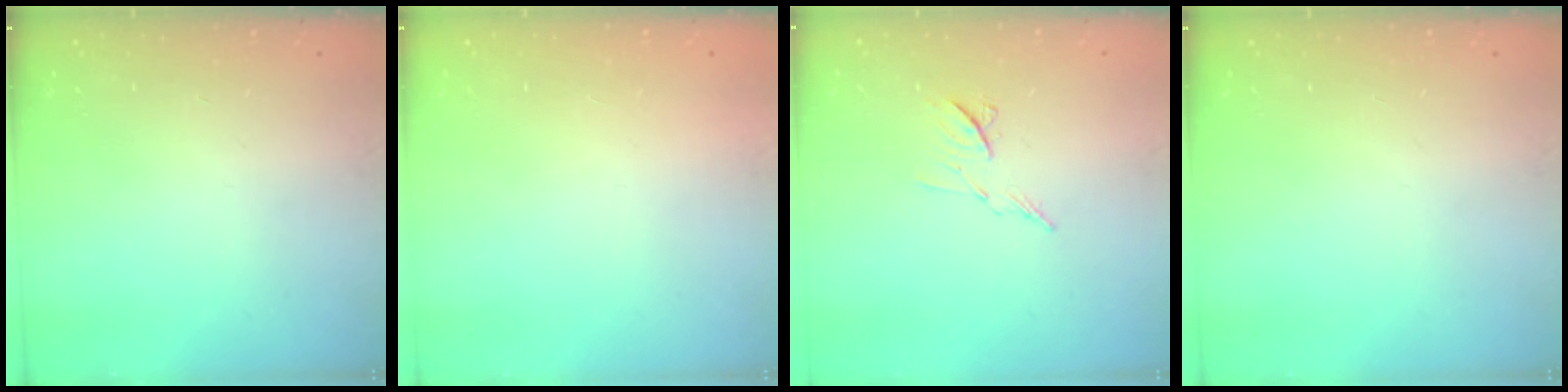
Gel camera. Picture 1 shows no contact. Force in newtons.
{"total": 1.6, "press": 1.6, "slide": 0.1}
{"total": 6.8, "press": 6.7, "slide": 0.8}
{"total": 0.0}